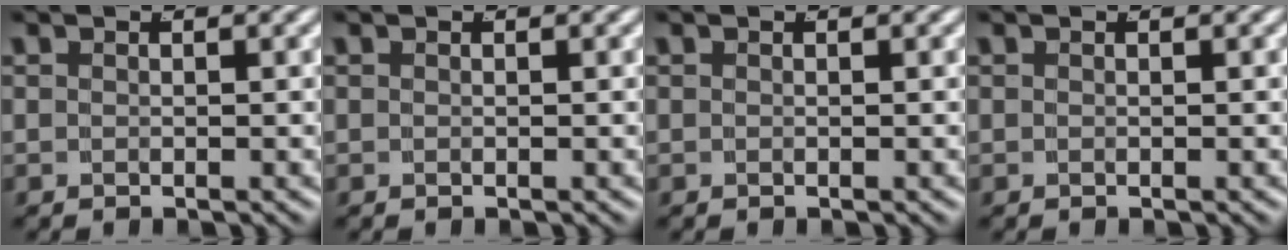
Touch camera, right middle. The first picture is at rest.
{"total": 0.0}
{"total": 0.0}
{"total": 0.0}